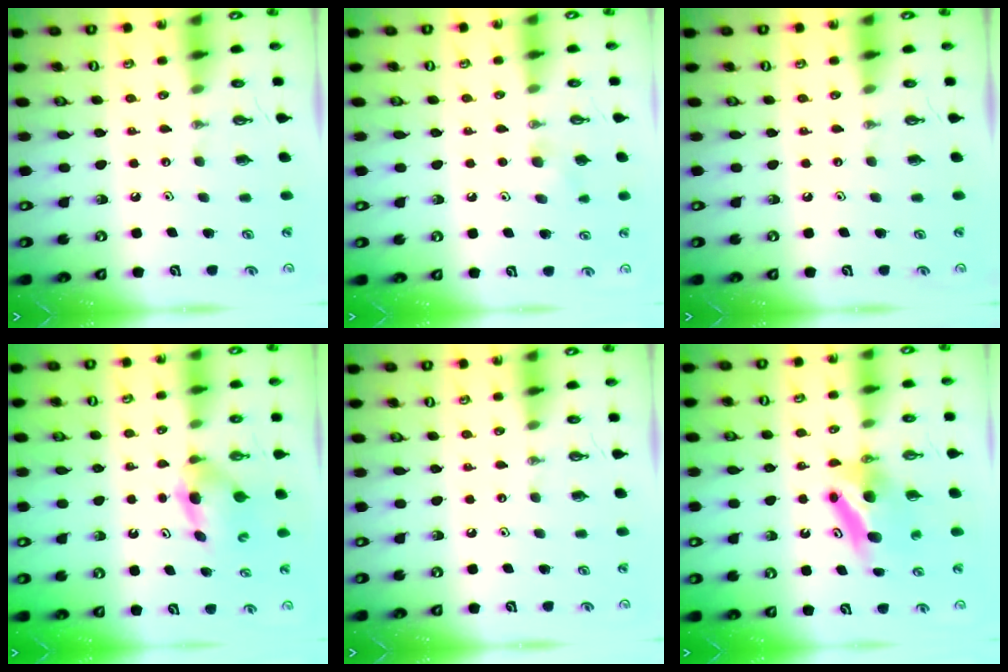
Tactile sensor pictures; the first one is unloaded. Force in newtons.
{"total": 7.1, "press": 6.1, "slide": 3.5}
{"total": 0.0}
{"total": 5.0, "press": 4.7, "slide": 1.7}
{"total": 0.0}
{"total": 9.2, "press": 8.9, "slide": 2.0}